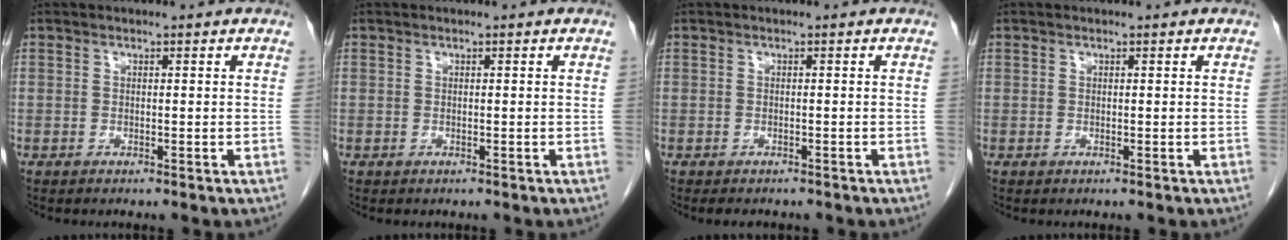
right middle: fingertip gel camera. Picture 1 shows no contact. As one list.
[{"total": 0.0}, {"total": 3.3, "force": [-2.8, 1.3, 1.2], "torque": [-0.015, -0.004, -0.031]}, {"total": 0.0}]